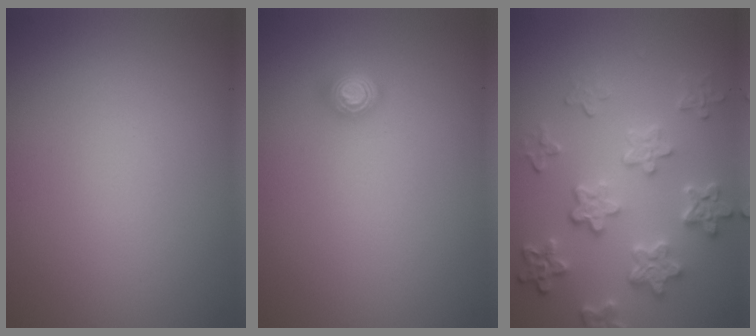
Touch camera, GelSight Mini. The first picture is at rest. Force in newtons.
{"total": 1.6, "press": 1.2, "slide": 1.0}
{"total": 5.9, "press": 4.4, "slide": 3.9}